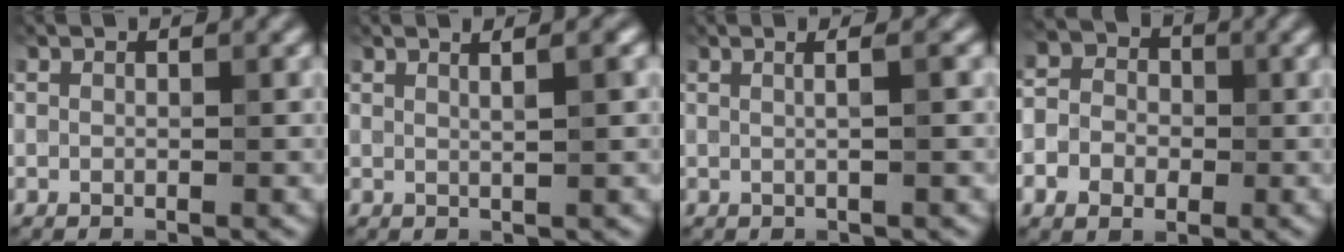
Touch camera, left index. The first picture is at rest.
{"total": 2.6, "force": [1.1, 1.0, 2.1], "torque": [-0.011, 0.008, -0.005]}
{"total": 2.8, "force": [0.7, 1.3, 2.4], "torque": [-0.010, 0.009, -0.018]}
{"total": 5.2, "force": [-1.1, 4.5, 2.3], "torque": [-0.027, 0.005, -0.040]}